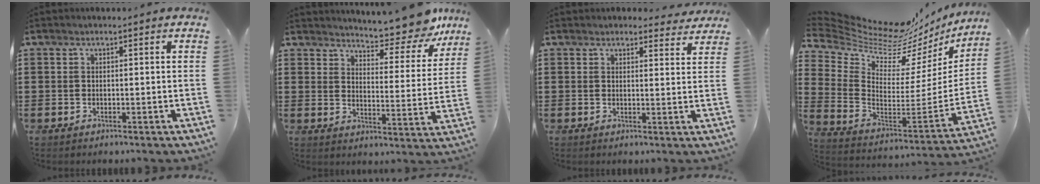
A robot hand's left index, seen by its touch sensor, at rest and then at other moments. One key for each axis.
{"total": 7.4, "fx": 7.1, "fy": 0.3, "fz": 2.1, "tx": -0.040, "ty": -0.059, "tz": 0.120}
{"total": 2.8, "fx": 2.7, "fy": 0.7, "fz": 0.4, "tx": 0.001, "ty": -0.011, "tz": 0.048}
{"total": 7.9, "fx": 7.2, "fy": 2.2, "fz": 2.4, "tx": -0.083, "ty": -0.073, "tz": 0.120}